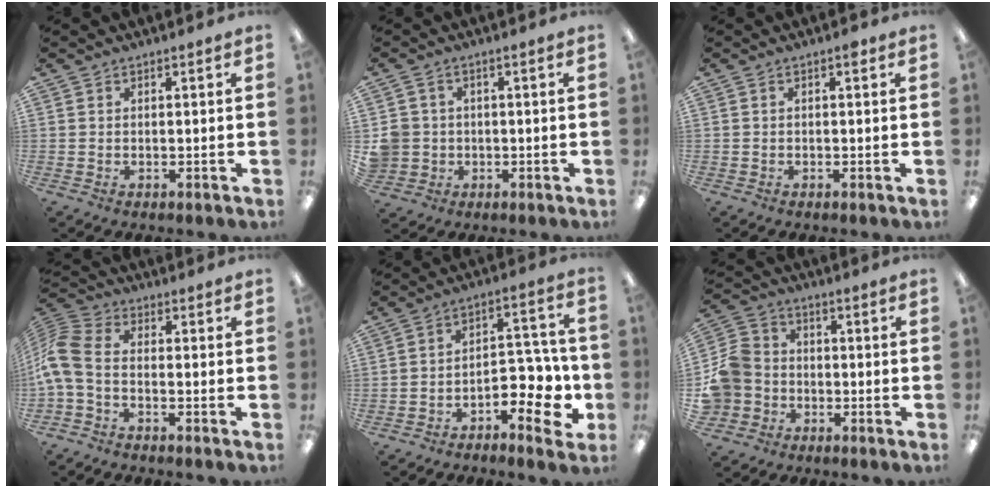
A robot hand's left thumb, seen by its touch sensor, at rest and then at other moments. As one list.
[{"total": 4.3, "force": [-0.1, 4.2, 0.7], "torque": [-0.023, 0.007, -0.003]}, {"total": 1.5, "force": [0.2, 0.3, 1.4], "torque": [-0.029, 0.005, 0.002]}, {"total": 9.8, "force": [-1.3, 5.5, 8.1], "torque": [-0.188, -0.004, -0.024]}, {"total": 11.8, "force": [-5.2, 6.3, 8.5], "torque": [-0.108, 0.028, -0.083]}, {"total": 10.0, "force": [-2.6, 9.0, 3.5], "torque": [-0.086, 0.041, -0.040]}]